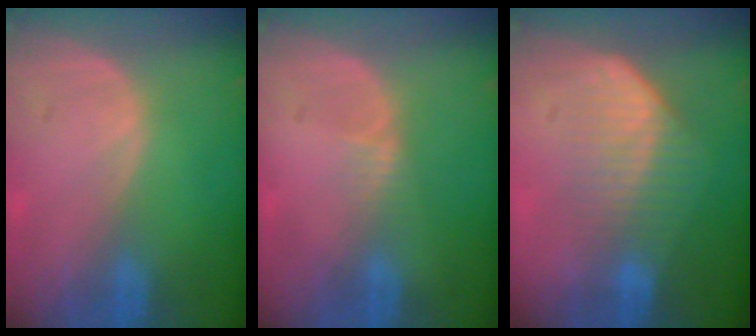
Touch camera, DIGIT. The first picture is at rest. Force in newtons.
{"total": 1.3, "press": 1.1, "slide": 0.8}
{"total": 7.6, "press": 6.3, "slide": 4.2}